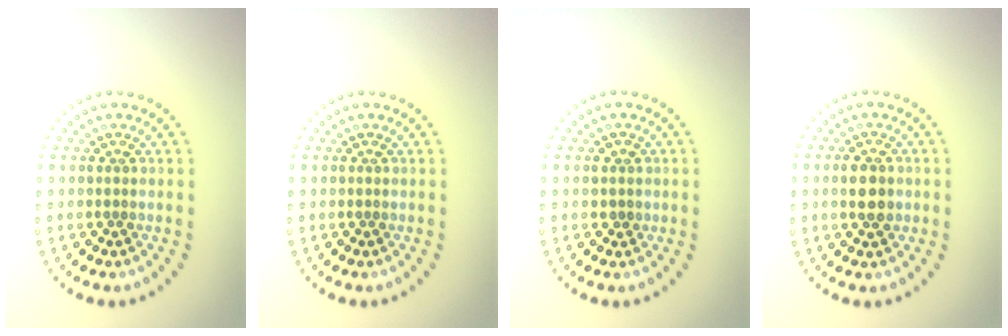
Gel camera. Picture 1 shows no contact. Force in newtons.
{"total": 0.0}
{"total": 0.9, "press": 0.8, "slide": 0.4}
{"total": 2.8, "press": 2.8, "slide": 0.1}